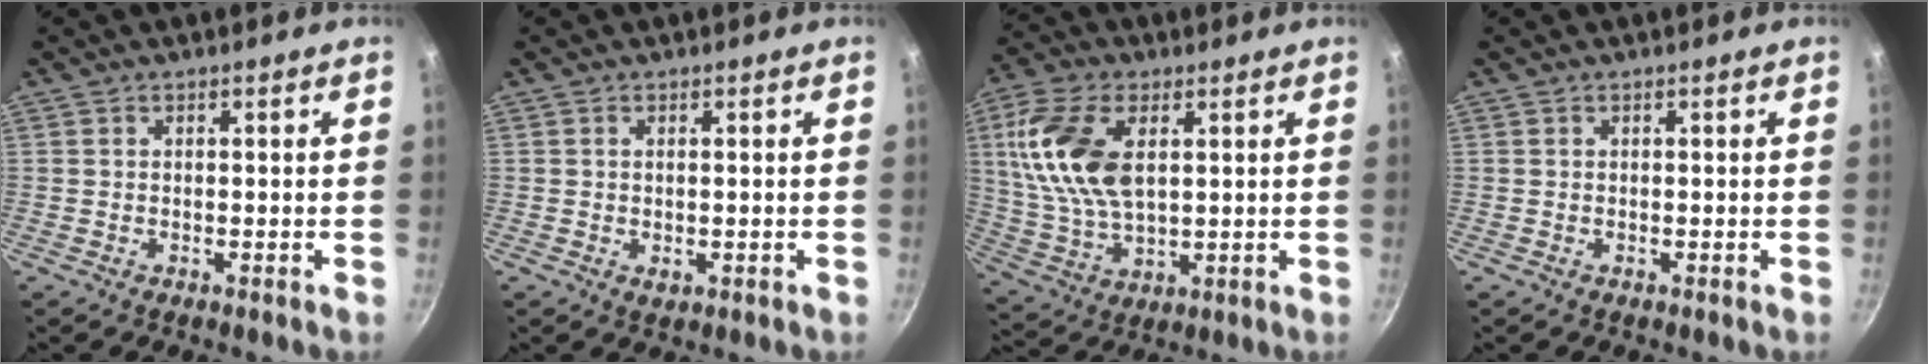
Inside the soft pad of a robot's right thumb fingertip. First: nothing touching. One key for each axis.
{"total": 1.6, "fx": -0.1, "fy": 0.9, "fz": 1.3, "tx": -0.020, "ty": -0.003, "tz": 0.000}
{"total": 15.6, "fx": 3.9, "fy": 8.7, "fz": 12.3, "tx": -0.234, "ty": -0.007, "tz": 0.080}
{"total": 0.0}